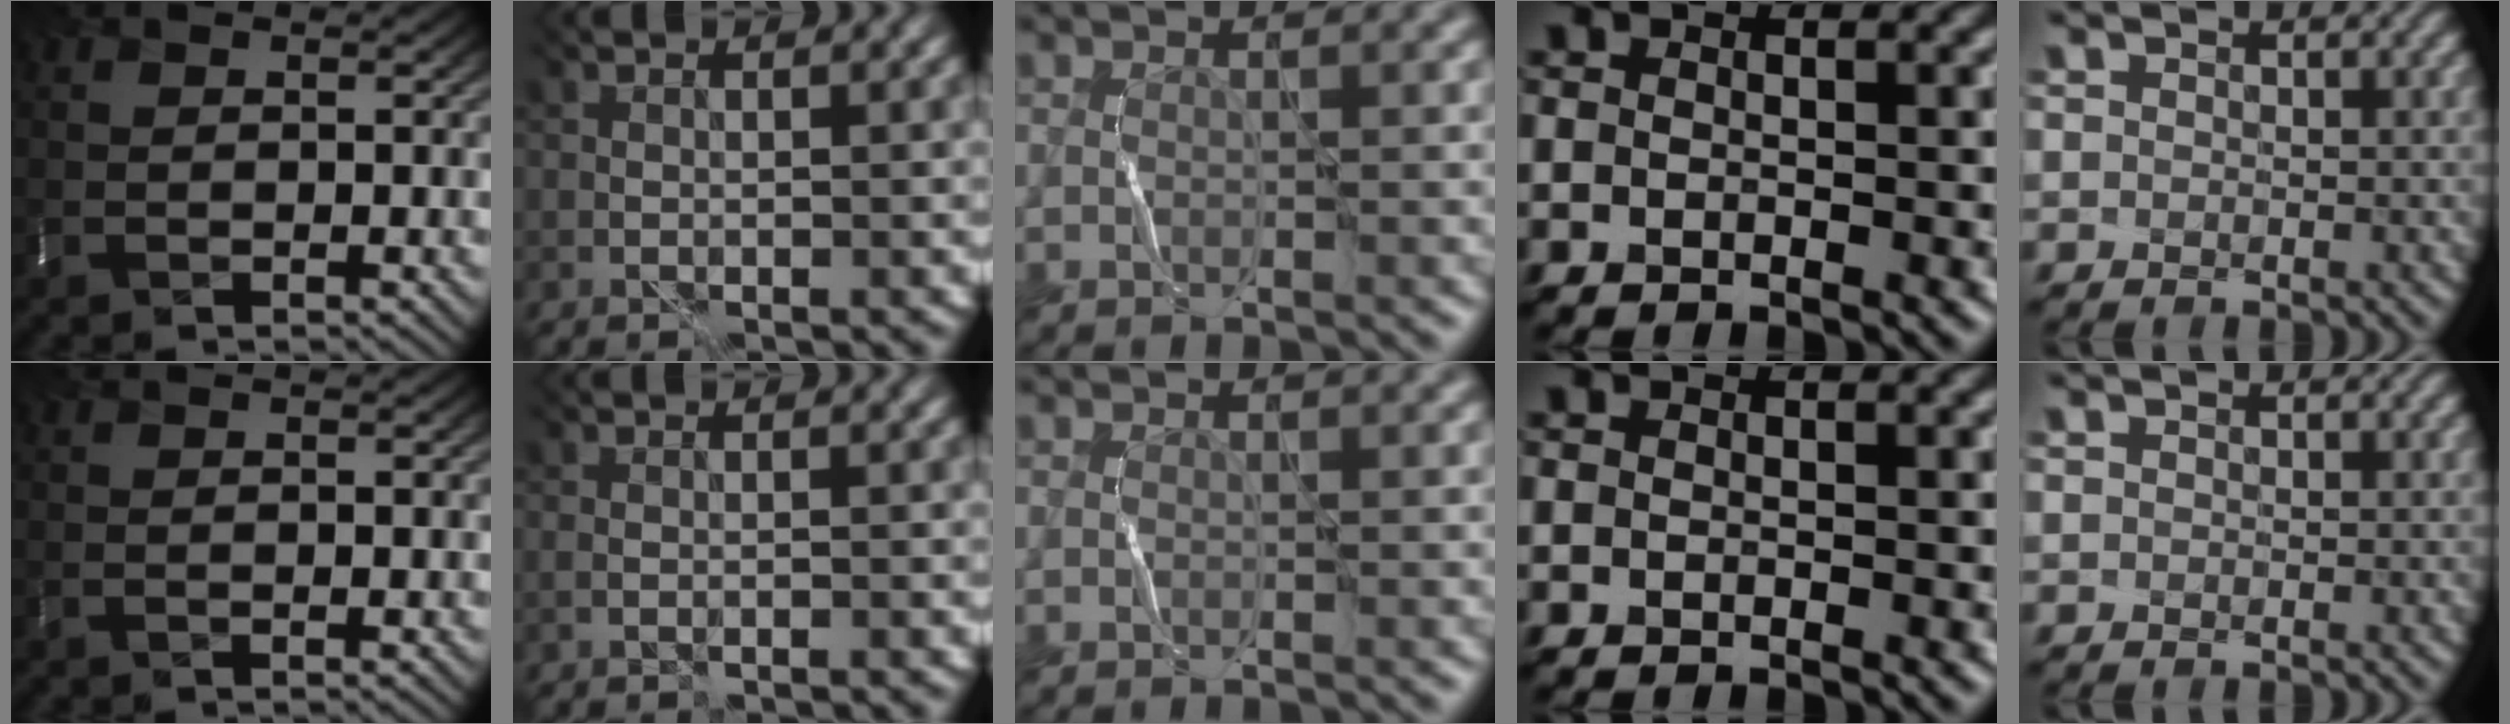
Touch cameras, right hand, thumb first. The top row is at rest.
{"index": {"total": 0.7, "force": [-0.6, 0.0, 0.4], "torque": [-0.007, 0.003, -0.011]}}